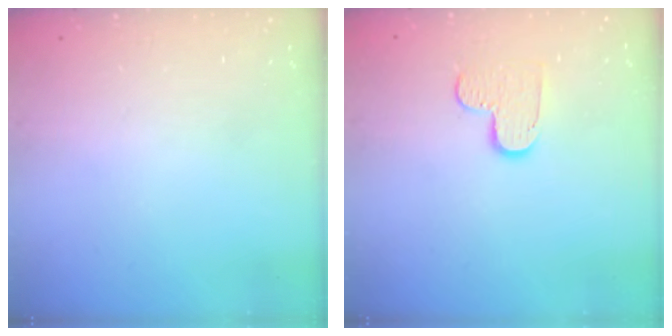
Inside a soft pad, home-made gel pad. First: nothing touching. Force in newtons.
{"total": 6.3, "press": 6.3, "slide": 0.4}